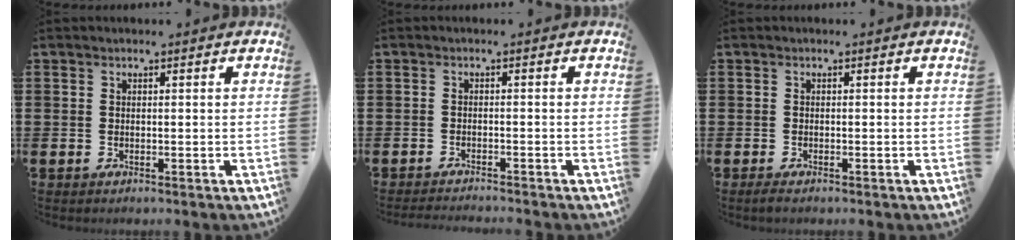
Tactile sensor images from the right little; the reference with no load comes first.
{"total": 1.2, "force": [-1.2, -0.1, 0.1], "torque": [-0.003, 0.000, -0.025]}
{"total": 0.7, "force": [-0.4, 0.2, 0.6], "torque": [-0.011, -0.001, -0.008]}